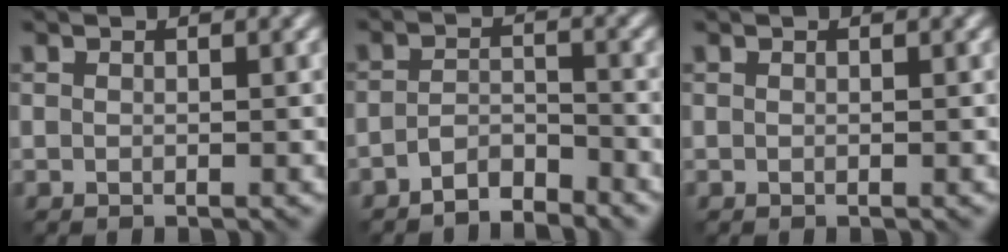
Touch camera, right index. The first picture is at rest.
{"total": 2.5, "force": [-2.3, 0.6, 0.9], "torque": [-0.018, 0.006, -0.048]}
{"total": 0.0}